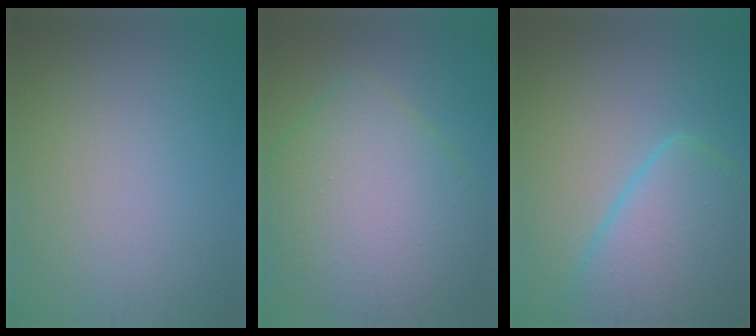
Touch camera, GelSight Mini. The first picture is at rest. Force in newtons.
{"total": 10.1, "press": 10.1, "slide": 0.8}
{"total": 8.4, "press": 8.3, "slide": 0.6}